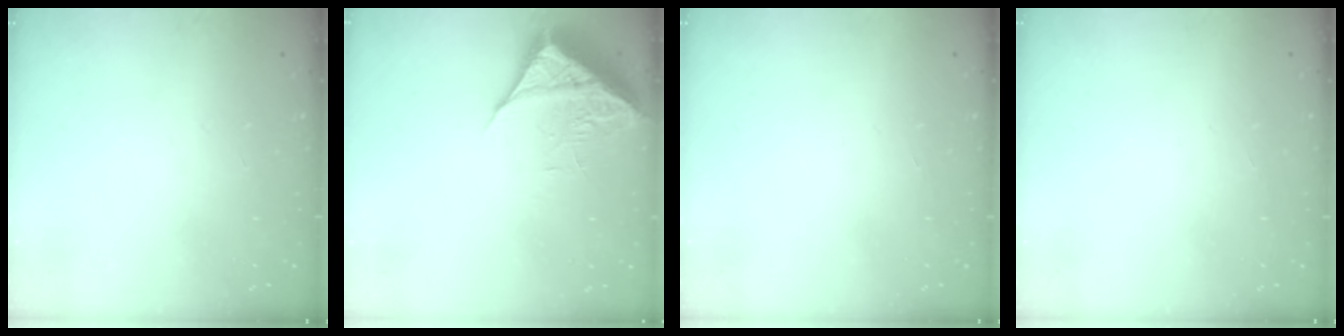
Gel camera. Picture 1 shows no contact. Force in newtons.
{"total": 7.3, "press": 7.2, "slide": 0.3}
{"total": 1.7, "press": 1.7, "slide": 0.1}
{"total": 1.5, "press": 1.5, "slide": 0.1}